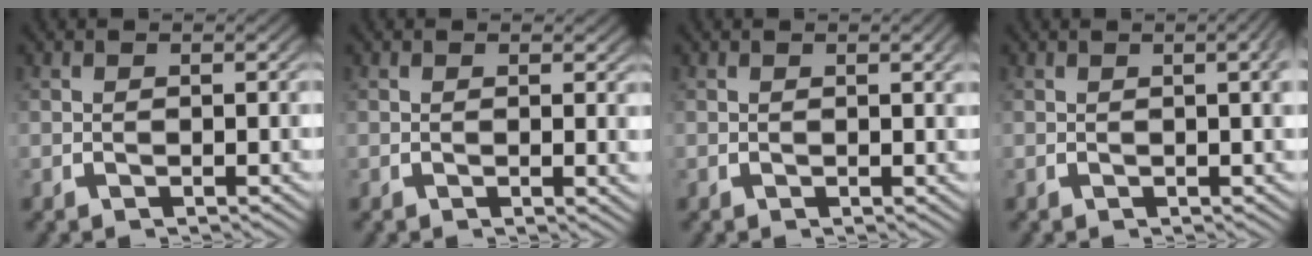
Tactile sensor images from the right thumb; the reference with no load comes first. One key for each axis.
{"total": 0.9, "fx": 0.5, "fy": 0.3, "fz": 0.7, "tx": -0.007, "ty": -0.004, "tz": 0.006}
{"total": 0.6, "fx": 0.3, "fy": -0.1, "fz": 0.5, "tx": -0.006, "ty": 0.000, "tz": 0.007}
{"total": 2.2, "fx": 0.3, "fy": 0.5, "fz": 2.2, "tx": -0.023, "ty": 0.005, "tz": 0.006}